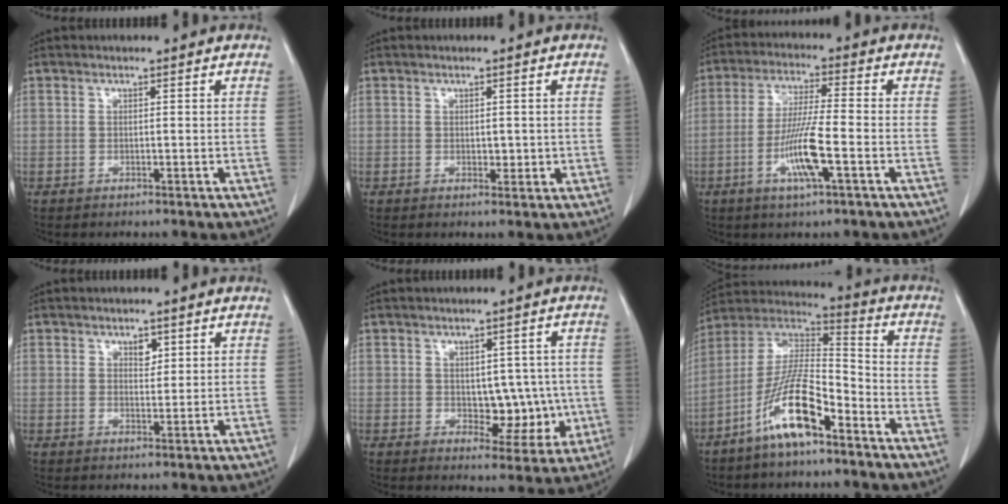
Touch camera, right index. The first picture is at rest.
{"total": 1.9, "force": [0.0, 1.3, 1.4], "torque": [-0.016, -0.001, 0.005]}
{"total": 9.1, "force": [-3.2, 0.4, 8.5], "torque": [-0.167, -0.010, -0.063]}
{"total": 1.9, "force": [1.0, 1.1, 1.1], "torque": [-0.013, -0.003, 0.018]}
{"total": 7.3, "force": [-0.5, 4.5, 5.7], "torque": [-0.054, 0.010, 0.008]}
{"total": 13.2, "force": [-7.3, 2.7, 10.7], "torque": [-0.210, 0.001, -0.136]}